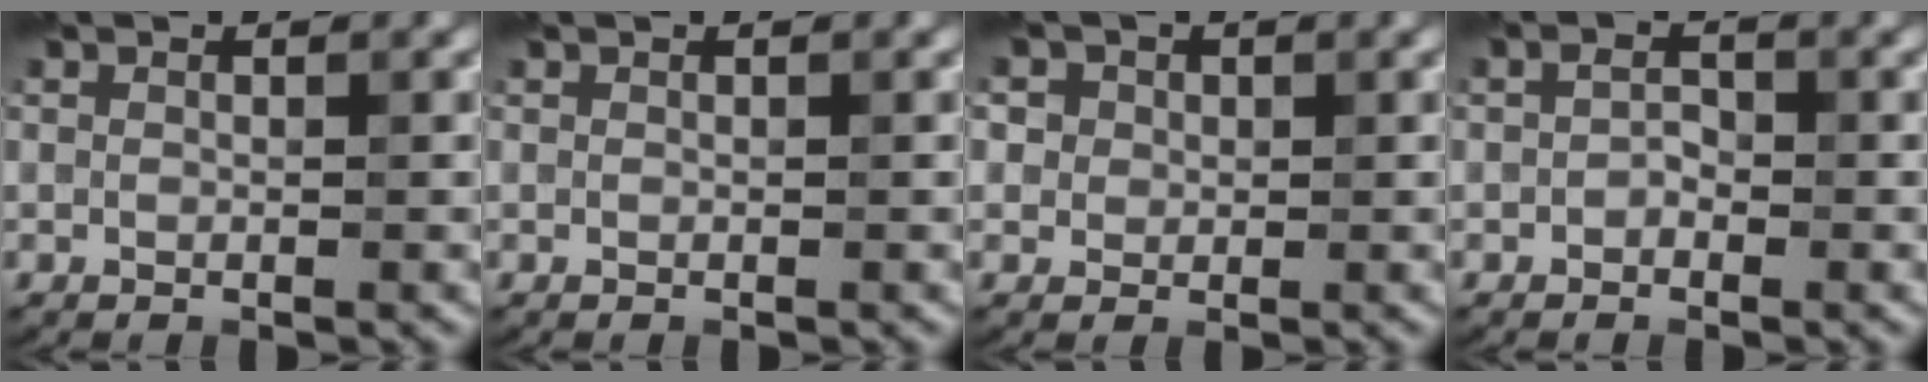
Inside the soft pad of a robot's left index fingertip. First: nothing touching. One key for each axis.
{"total": 0.0}
{"total": 3.4, "fx": 1.6, "fy": 2.9, "fz": 0.9, "tx": -0.004, "ty": 0.018, "tz": -0.007}
{"total": 1.0, "fx": -0.5, "fy": 0.7, "fz": 0.4, "tx": -0.007, "ty": 0.011, "tz": -0.011}